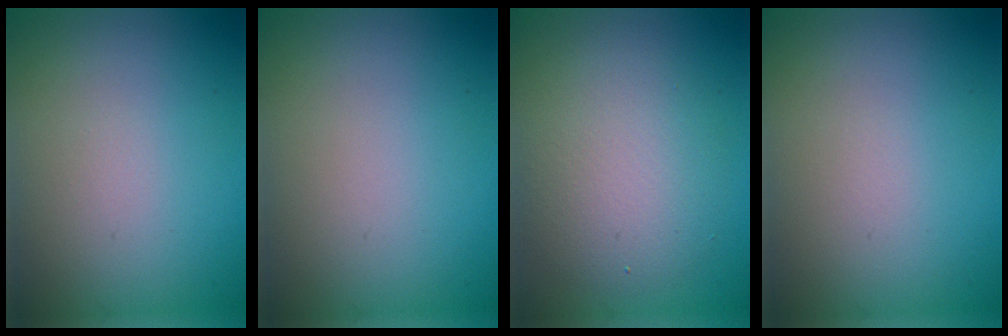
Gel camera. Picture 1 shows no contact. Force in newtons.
{"total": 0.0}
{"total": 4.8, "press": 4.8, "slide": 0.3}
{"total": 0.0}